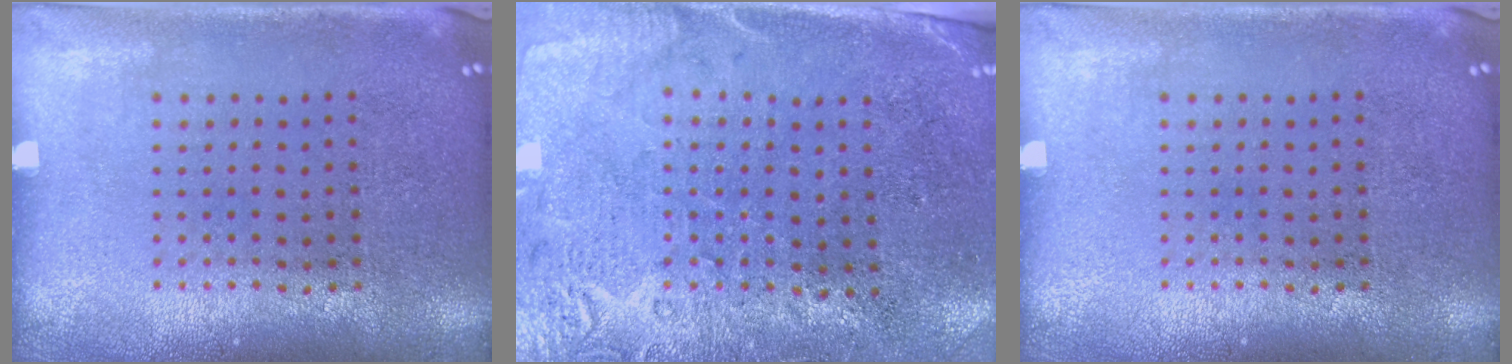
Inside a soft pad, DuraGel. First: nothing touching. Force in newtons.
{"total": 2.8, "press": 2.4, "slide": 1.4}
{"total": 0.0}